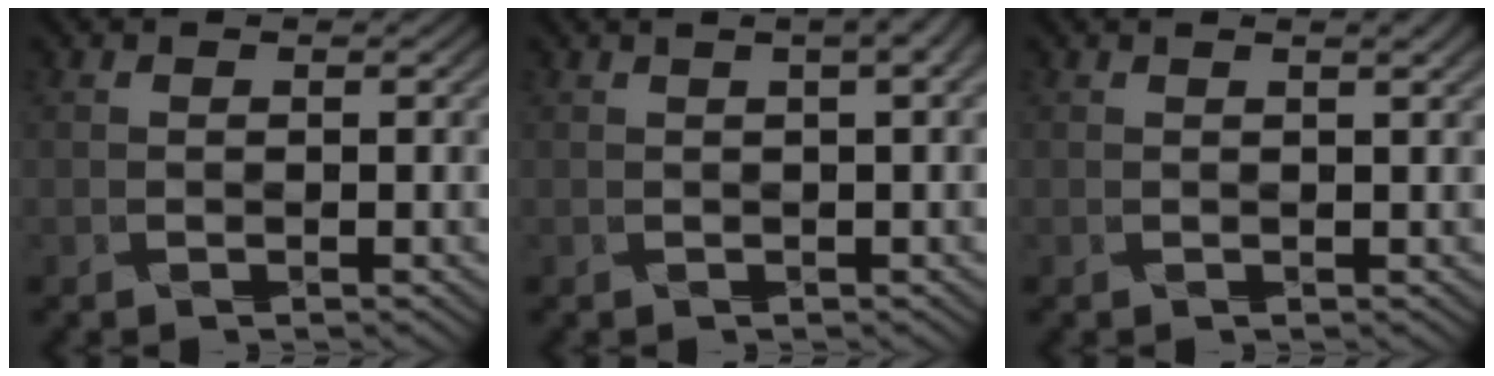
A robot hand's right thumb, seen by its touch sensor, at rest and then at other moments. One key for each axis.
{"total": 3.1, "fx": 0.8, "fy": 1.0, "fz": 2.9, "tx": -0.058, "ty": -0.001, "tz": 0.022}
{"total": 1.4, "fx": 0.5, "fy": 0.4, "fz": 1.2, "tx": -0.030, "ty": -0.002, "tz": 0.014}